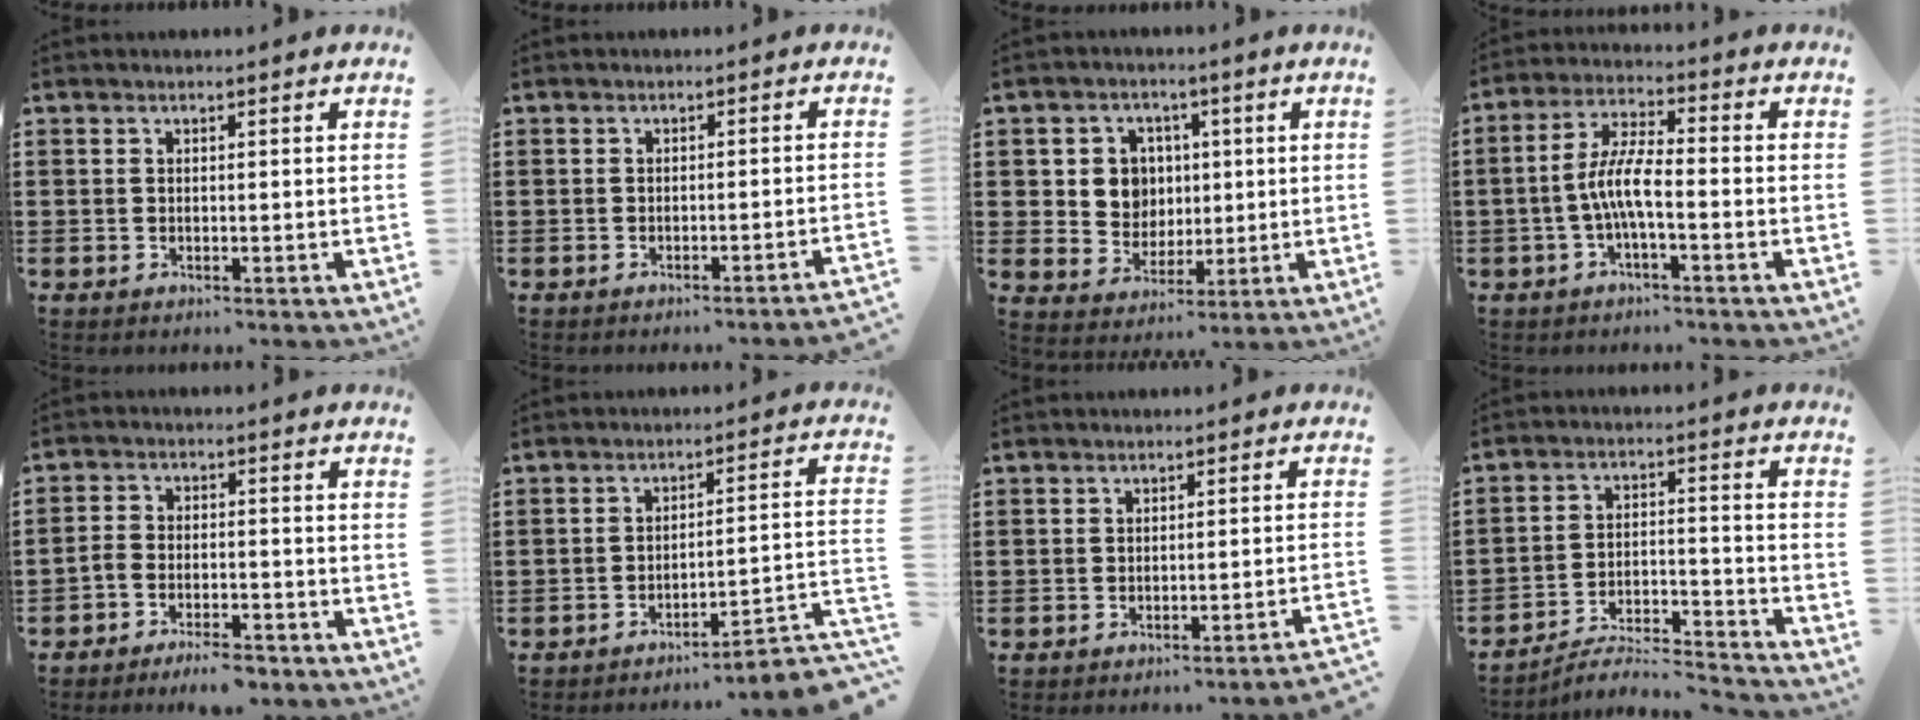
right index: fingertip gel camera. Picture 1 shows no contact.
{"total": 1.4, "force": [-1.1, -0.3, 0.7], "torque": [-0.012, -0.001, -0.022]}
{"total": 6.4, "force": [1.3, 5.9, 2.1], "torque": [-0.061, 0.016, 0.022]}
{"total": 6.6, "force": [-2.0, 1.5, 6.2], "torque": [-0.142, -0.008, -0.045]}
{"total": 4.6, "force": [-4.3, 0.9, 1.3], "torque": [-0.023, 0.010, -0.085]}
{"total": 4.5, "force": [-3.7, 0.0, 2.5], "torque": [-0.043, -0.022, -0.077]}
{"total": 1.7, "force": [-1.4, -0.4, 0.9], "torque": [-0.016, -0.002, -0.028]}
{"total": 4.4, "force": [-4.1, 0.4, 1.5], "torque": [-0.031, -0.007, -0.086]}